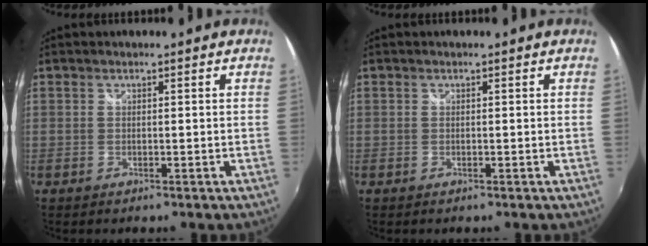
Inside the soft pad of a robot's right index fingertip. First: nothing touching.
{"total": 0.0}